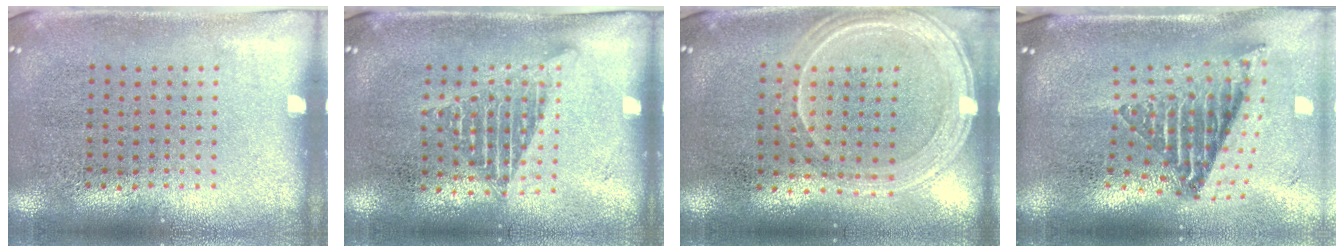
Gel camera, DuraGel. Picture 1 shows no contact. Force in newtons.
{"total": 1.3, "press": 1.2, "slide": 0.6}
{"total": 1.2, "press": 1.2, "slide": 0.2}
{"total": 2.6, "press": 1.6, "slide": 2.0}